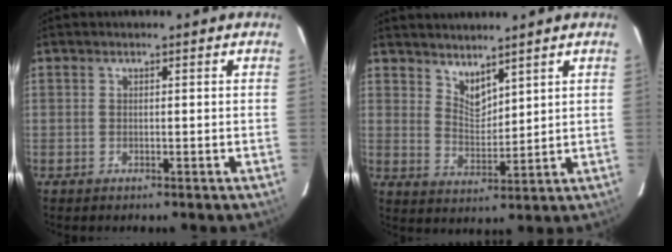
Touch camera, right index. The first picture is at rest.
{"total": 5.2, "force": [4.4, 1.8, 2.1], "torque": [-0.031, -0.007, 0.084]}